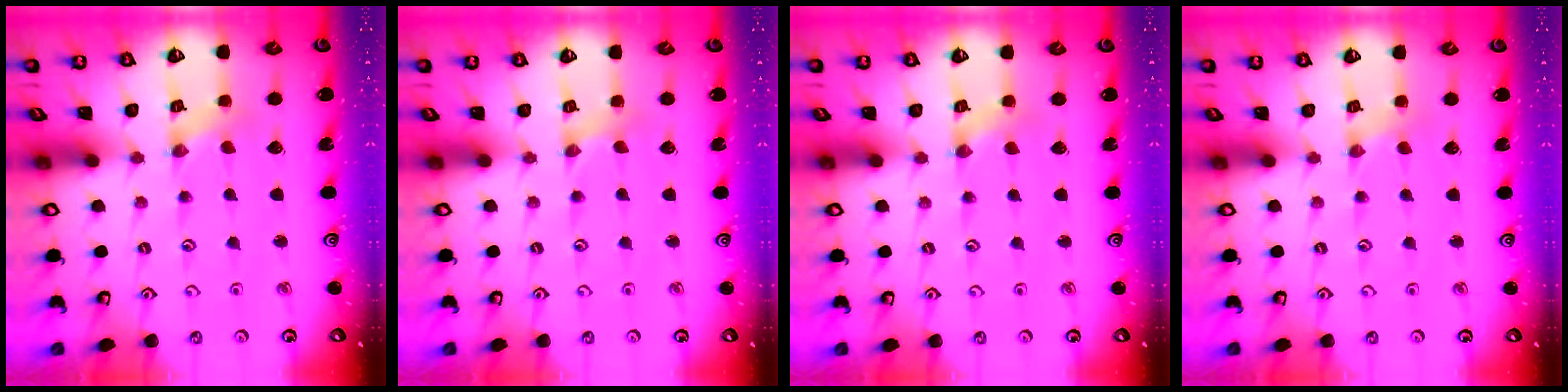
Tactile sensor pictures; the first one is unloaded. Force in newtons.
{"total": 0.0}
{"total": 0.6, "press": 0.6, "slide": 0.2}
{"total": 0.0}